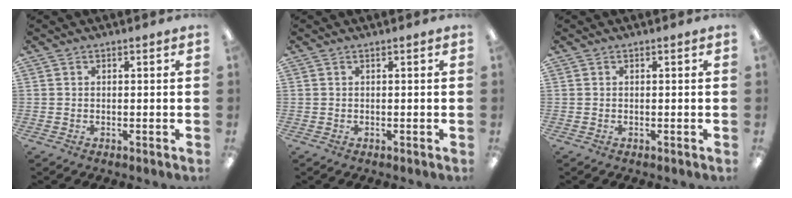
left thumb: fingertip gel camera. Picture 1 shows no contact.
{"total": 0.0}
{"total": 0.0}